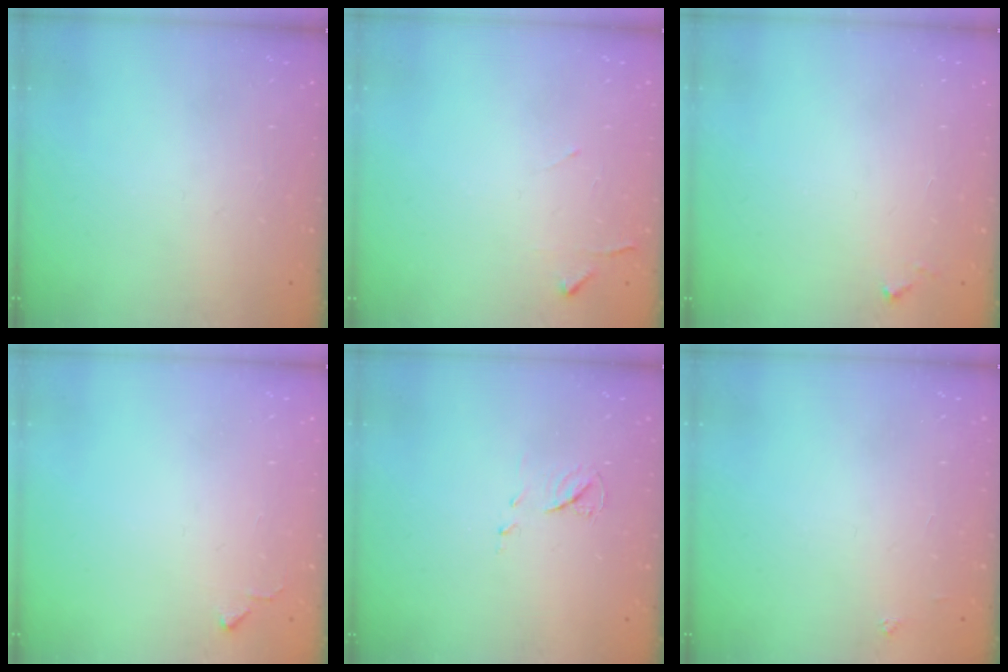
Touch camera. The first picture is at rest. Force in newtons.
{"total": 4.7, "press": 4.6, "slide": 0.6}
{"total": 4.2, "press": 4.2, "slide": 0.1}
{"total": 4.2, "press": 4.1, "slide": 0.7}
{"total": 5.8, "press": 5.8, "slide": 0.5}
{"total": 3.8, "press": 3.8, "slide": 0.4}